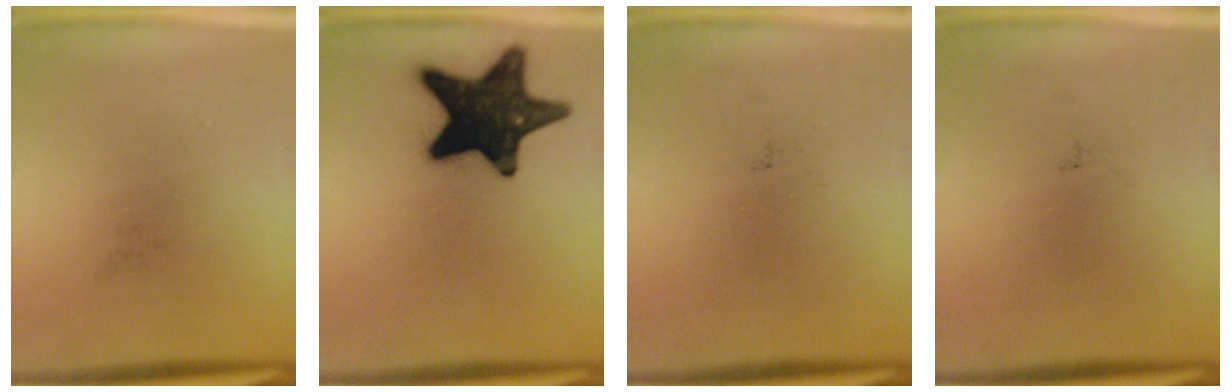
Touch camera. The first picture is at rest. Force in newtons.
{"total": 19.0}
{"total": 0.0}
{"total": 0.0}